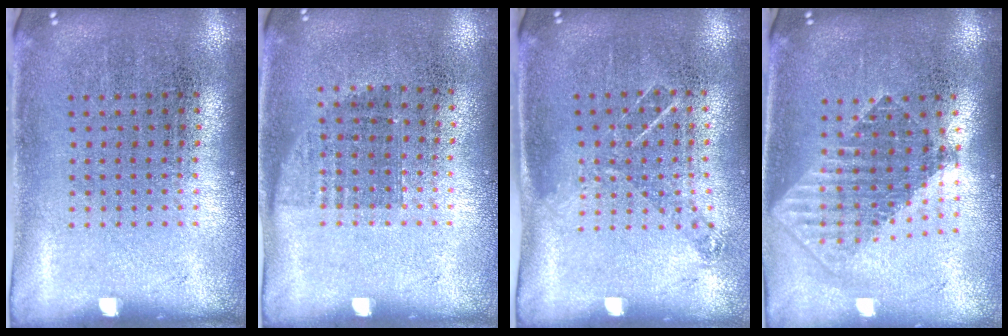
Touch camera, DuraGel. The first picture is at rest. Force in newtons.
{"total": 0.8, "press": 0.7, "slide": 0.4}
{"total": 0.9, "press": 0.9, "slide": 0.1}
{"total": 1.8, "press": 1.5, "slide": 1.0}